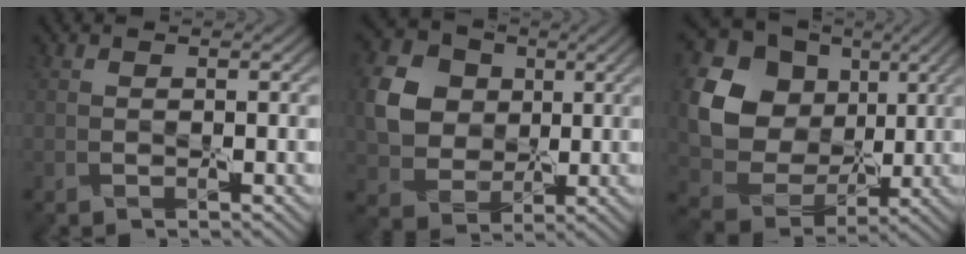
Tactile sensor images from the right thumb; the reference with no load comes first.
{"total": 6.4, "force": [1.6, 5.7, 2.5], "torque": [-0.069, 0.013, 0.021]}
{"total": 13.4, "force": [3.4, 11.5, 6.0], "torque": [-0.184, 0.025, 0.085]}